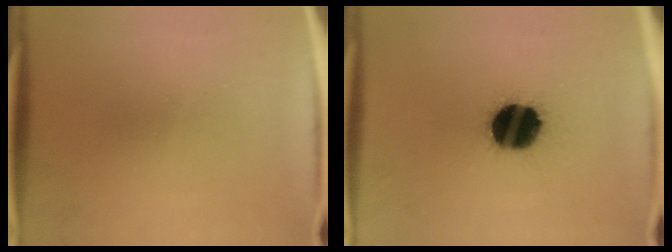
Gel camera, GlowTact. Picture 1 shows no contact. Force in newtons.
{"total": 16.3}